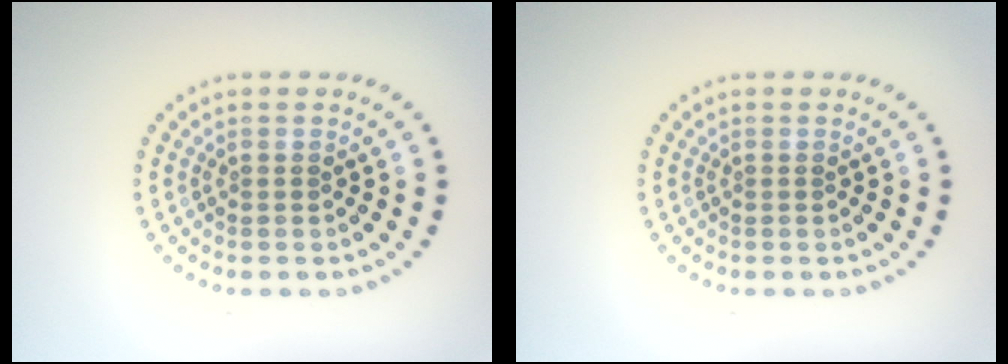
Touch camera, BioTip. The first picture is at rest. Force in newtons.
{"total": 0.0}